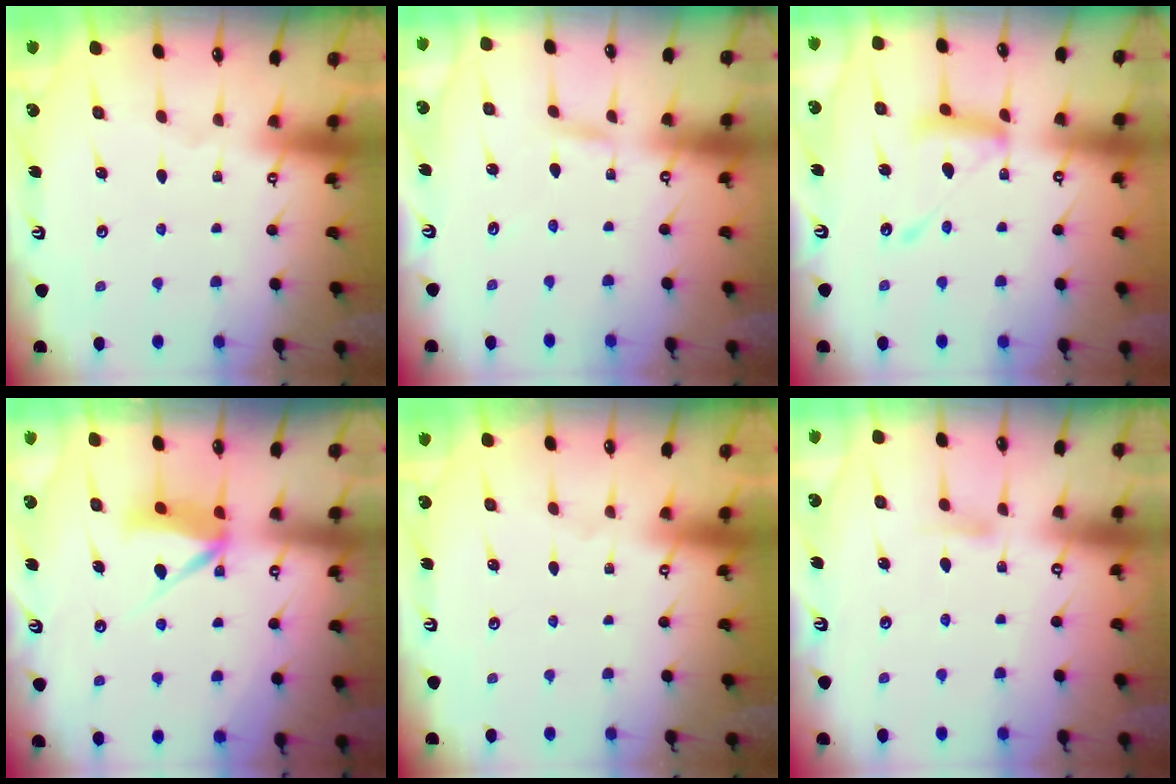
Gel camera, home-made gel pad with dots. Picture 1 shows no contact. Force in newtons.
{"total": 2.5, "press": 2.5, "slide": 0.2}
{"total": 13.1, "press": 13.1, "slide": 1.1}
{"total": 7.5, "press": 7.5, "slide": 0.1}
{"total": 0.0}
{"total": 4.3, "press": 4.3, "slide": 0.5}